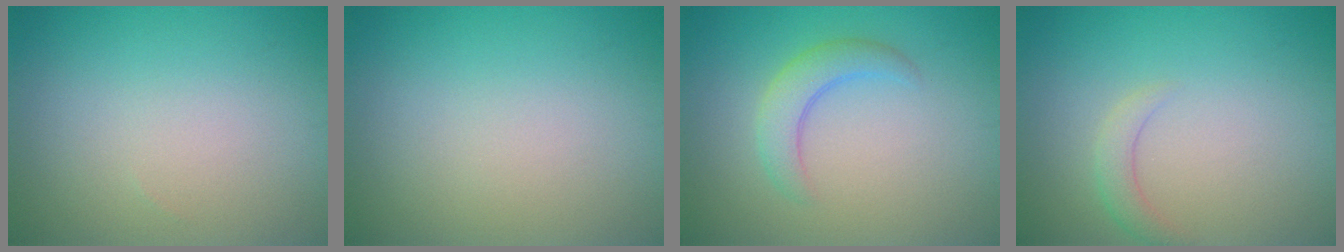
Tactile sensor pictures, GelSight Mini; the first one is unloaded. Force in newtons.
{"total": 0.0}
{"total": 2.9, "press": 2.9, "slide": 0.1}
{"total": 1.5, "press": 1.5, "slide": 0.2}